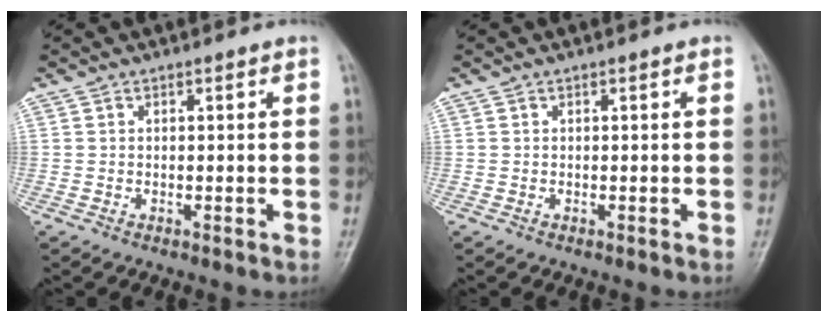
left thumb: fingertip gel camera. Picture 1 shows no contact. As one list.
[{"total": 0.0}]